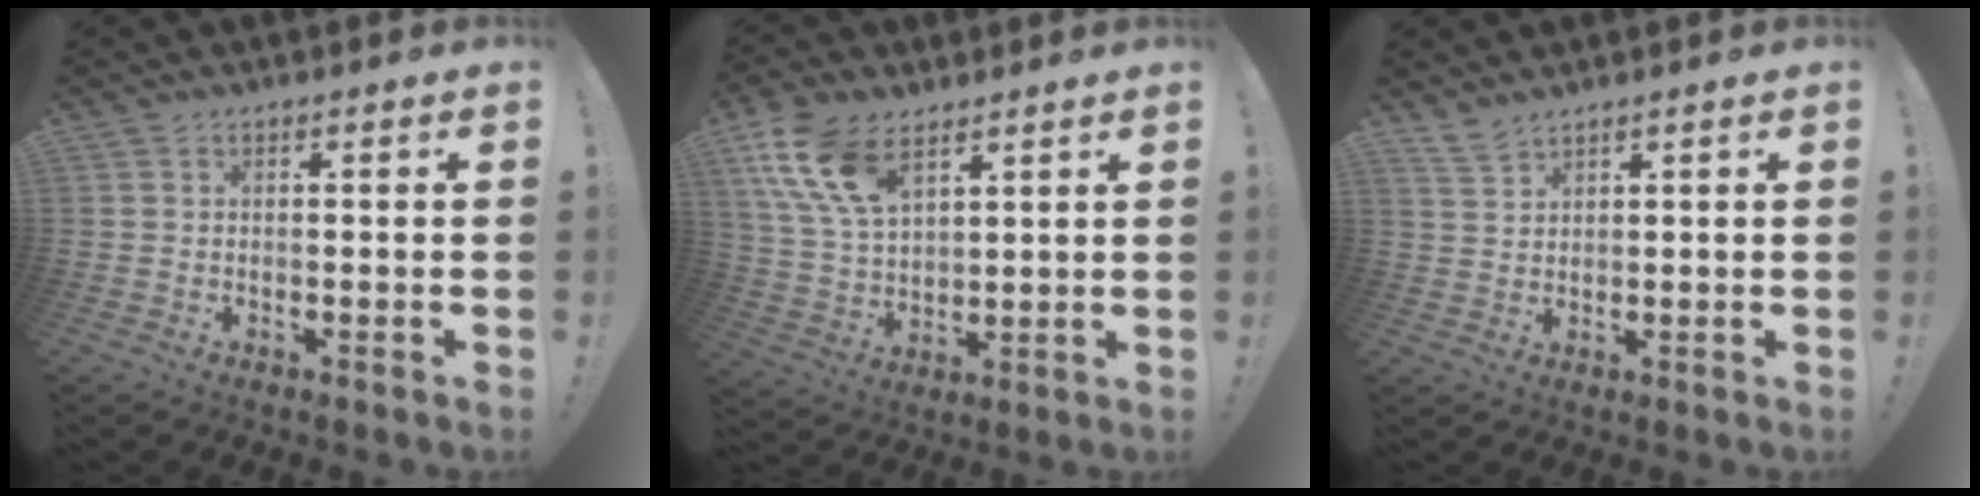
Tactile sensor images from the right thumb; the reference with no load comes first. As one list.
[{"total": 16.1, "force": [8.9, 9.3, 9.6], "torque": [-0.199, -0.029, 0.170]}, {"total": 4.1, "force": [3.6, 1.3, 1.3], "torque": [-0.015, -0.023, 0.067]}]